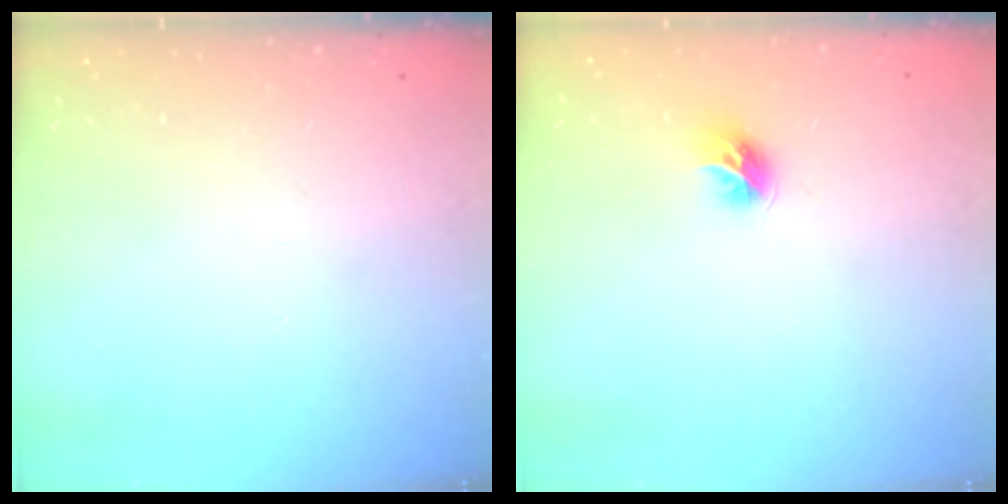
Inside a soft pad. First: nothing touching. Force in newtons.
{"total": 6.8, "press": 6.8, "slide": 0.4}